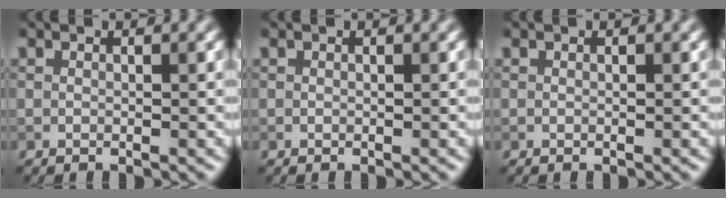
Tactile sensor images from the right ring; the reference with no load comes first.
{"total": 0.0}
{"total": 0.0}